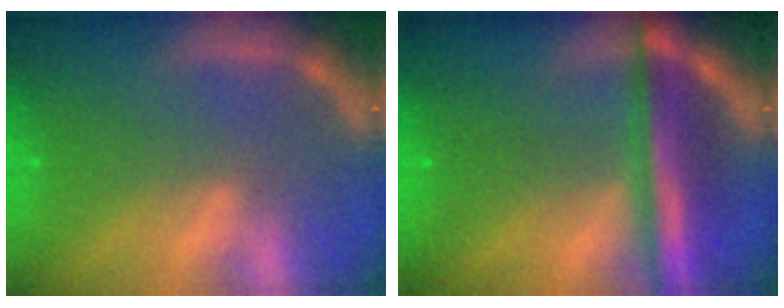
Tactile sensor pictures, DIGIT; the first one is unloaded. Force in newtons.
{"total": 7.1}